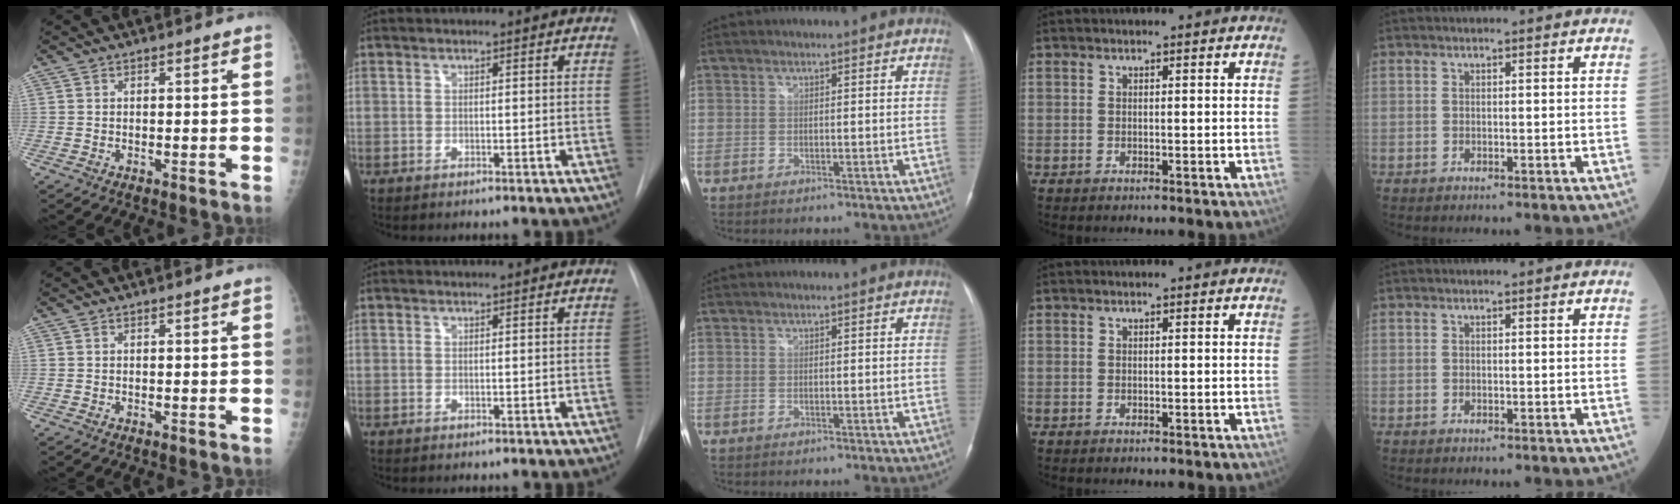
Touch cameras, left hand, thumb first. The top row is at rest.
{}